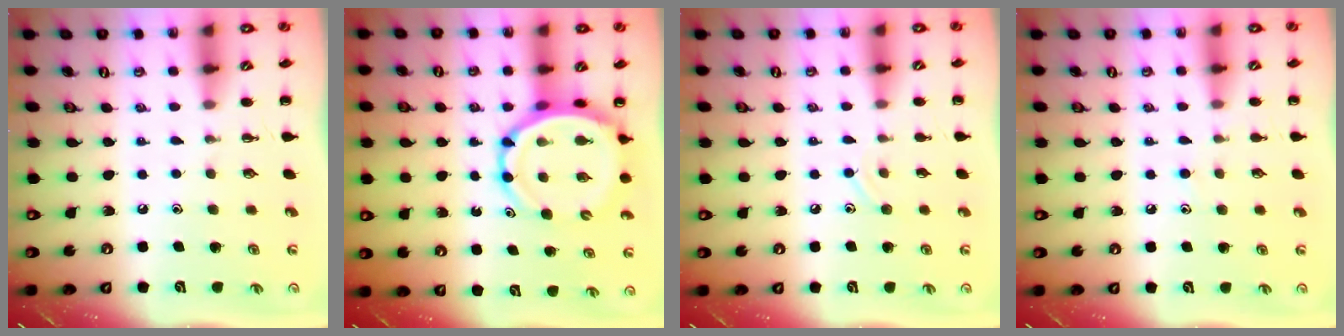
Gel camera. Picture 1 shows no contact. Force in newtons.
{"total": 8.9, "press": 8.4, "slide": 2.9}
{"total": 6.5, "press": 6.1, "slide": 2.1}
{"total": 7.5, "press": 7.1, "slide": 2.2}